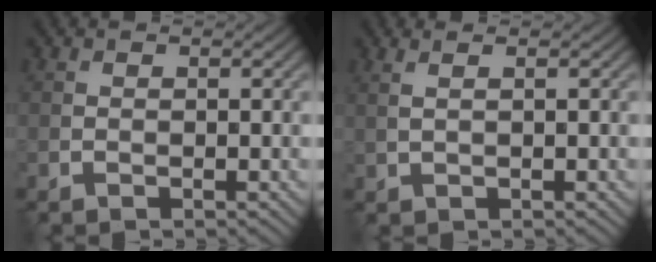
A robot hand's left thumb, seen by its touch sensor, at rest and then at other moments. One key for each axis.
{"total": 1.7, "fx": 0.9, "fy": 0.4, "fz": 1.3, "tx": -0.022, "ty": -0.001, "tz": 0.010}